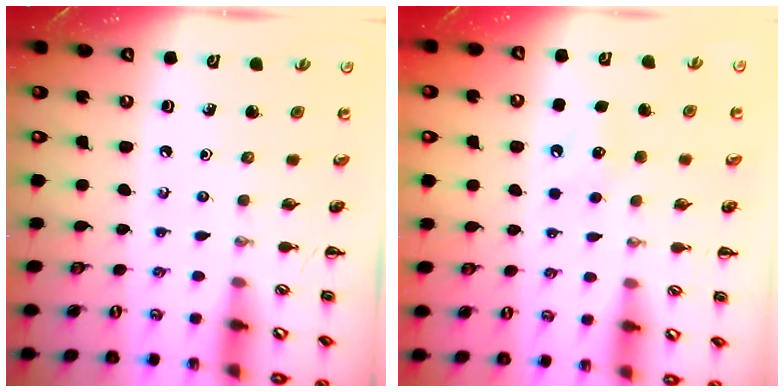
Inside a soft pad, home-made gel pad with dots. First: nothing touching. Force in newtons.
{"total": 6.1, "press": 5.9, "slide": 1.5}